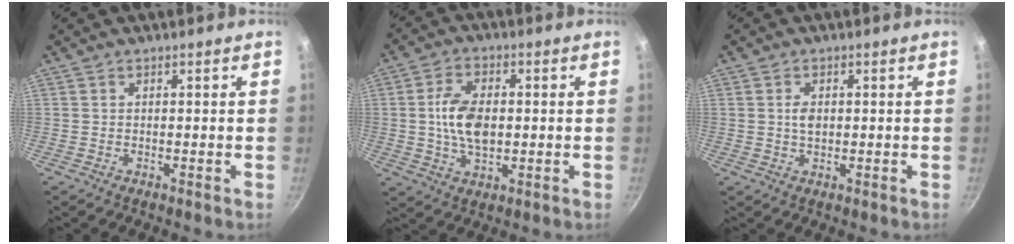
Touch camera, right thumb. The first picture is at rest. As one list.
[{"total": 9.6, "force": [0.3, 5.6, 7.8], "torque": [-0.139, 0.003, 0.008]}, {"total": 2.5, "force": [0.3, 1.6, 1.9], "torque": [-0.030, -0.001, 0.006]}]